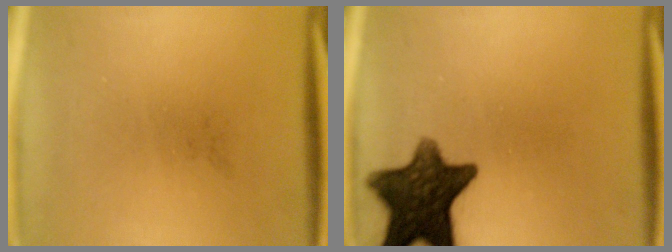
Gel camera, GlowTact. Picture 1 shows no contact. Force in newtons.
{"total": 12.8}